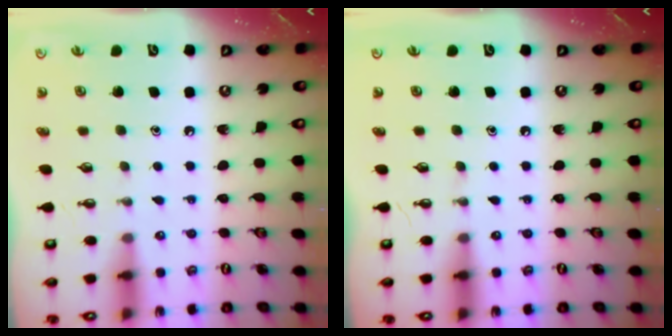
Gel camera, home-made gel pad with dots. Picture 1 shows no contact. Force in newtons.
{"total": 0.0}